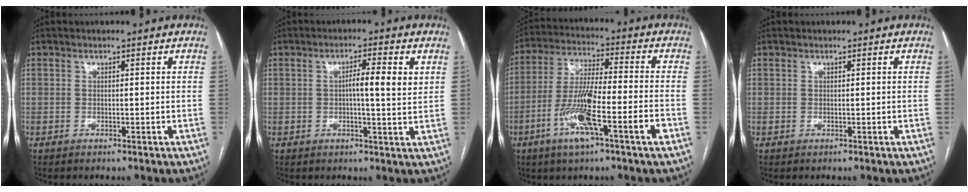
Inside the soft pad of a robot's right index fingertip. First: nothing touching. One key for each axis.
{"total": 5.4, "fx": 1.2, "fy": 0.5, "fz": 5.3, "tx": -0.083, "ty": 0.003, "tz": 0.016}
{"total": 12.7, "fx": -5.3, "fy": 0.6, "fz": 11.5, "tx": -0.223, "ty": -0.001, "tz": -0.097}
{"total": 0.0}